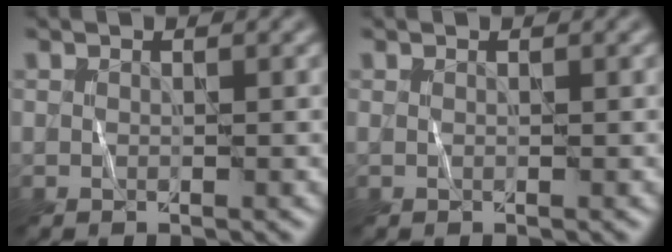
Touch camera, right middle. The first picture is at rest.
{"total": 0.0}